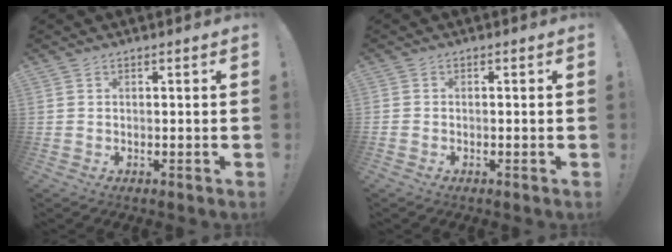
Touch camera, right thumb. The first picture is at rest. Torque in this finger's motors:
{"motor_torque": [0.69, 0.60, -0.19, 0.09, 0.21]}